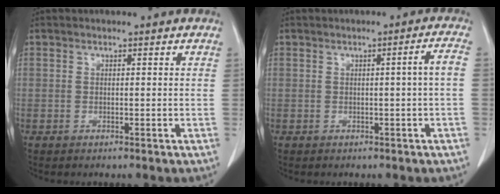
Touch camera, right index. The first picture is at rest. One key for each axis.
{"total": 2.5, "fx": -0.3, "fy": -0.5, "fz": 2.4, "tx": -0.032, "ty": 0.003, "tz": -0.002}